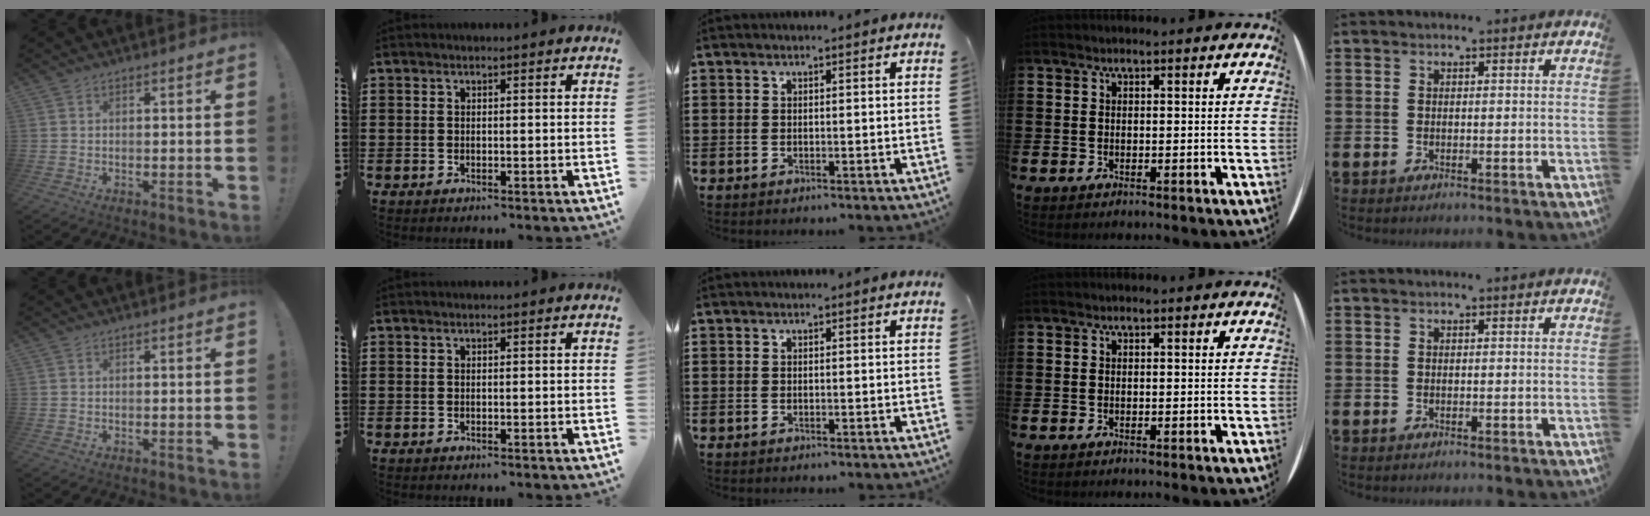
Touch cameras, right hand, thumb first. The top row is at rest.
{}